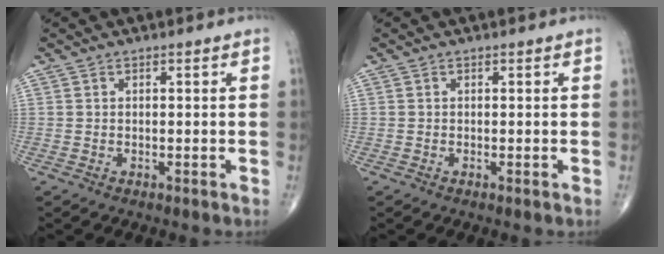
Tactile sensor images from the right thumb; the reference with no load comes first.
{"total": 0.0}